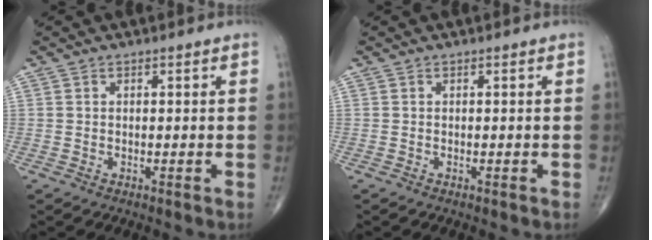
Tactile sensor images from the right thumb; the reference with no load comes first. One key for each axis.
{"total": 0.0}